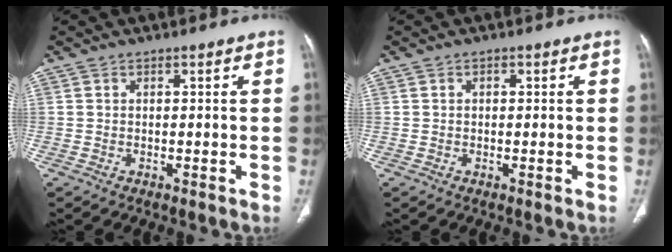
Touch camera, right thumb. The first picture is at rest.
{"total": 0.6, "force": [0.2, 0.4, 0.4], "torque": [-0.007, 0.003, 0.002]}